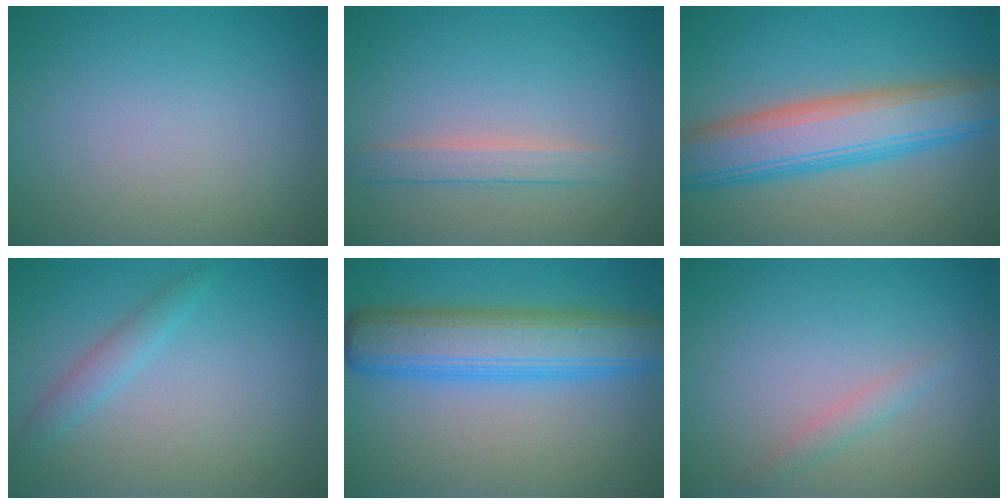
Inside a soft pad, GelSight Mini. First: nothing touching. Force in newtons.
{"total": 2.1, "press": 2.1, "slide": 0.1}
{"total": 8.3, "press": 8.3, "slide": 0.6}
{"total": 1.6, "press": 1.6, "slide": 0.0}
{"total": 7.8, "press": 7.8, "slide": 0.1}
{"total": 1.2, "press": 1.2, "slide": 0.0}